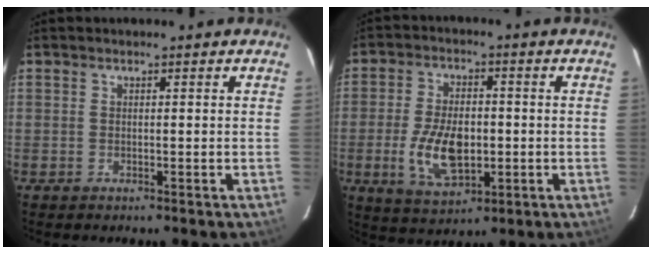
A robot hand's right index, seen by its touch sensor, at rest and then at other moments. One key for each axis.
{"total": 11.3, "fx": -2.4, "fy": 6.2, "fz": 9.2, "tx": -0.184, "ty": -0.004, "tz": -0.034}